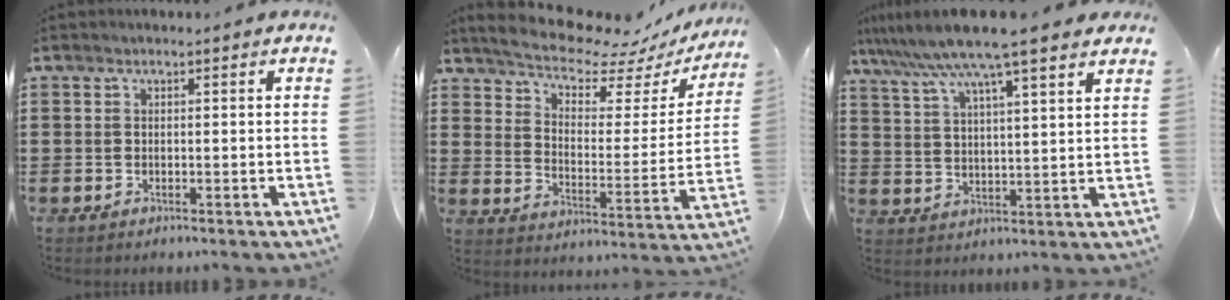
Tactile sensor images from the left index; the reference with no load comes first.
{"total": 8.2, "force": [7.6, 1.4, 2.7], "torque": [-0.075, -0.057, 0.128]}
{"total": 8.9, "force": [7.3, -0.1, 5.0], "torque": [-0.120, -0.029, 0.125]}